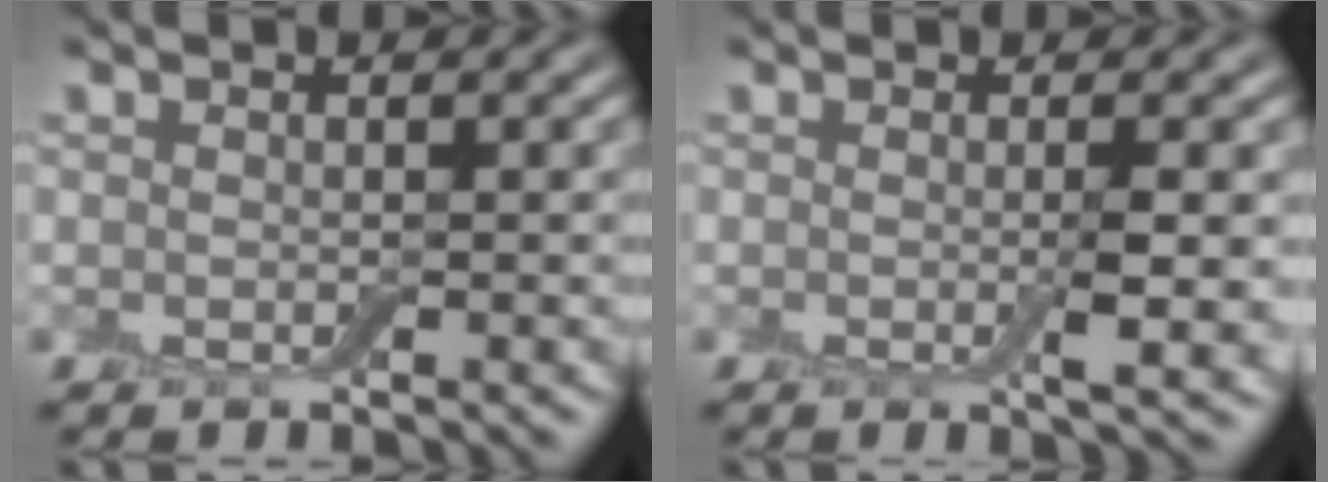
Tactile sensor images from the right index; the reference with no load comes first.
{"total": 2.7, "force": [-0.1, 0.3, 2.7], "torque": [-0.047, -0.007, -0.002]}